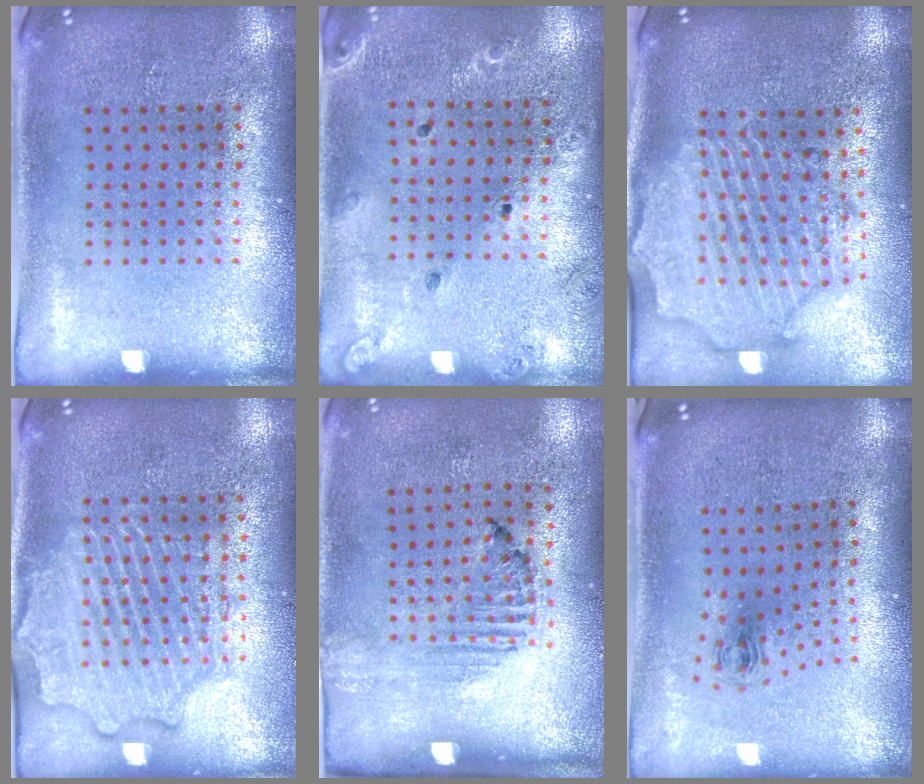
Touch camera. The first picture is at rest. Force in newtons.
{"total": 1.4, "press": 1.4, "slide": 0.1}
{"total": 3.0, "press": 2.6, "slide": 1.5}
{"total": 2.2, "press": 2.2, "slide": 0.2}
{"total": 1.3, "press": 1.1, "slide": 0.7}
{"total": 0.8, "press": 0.4, "slide": 0.7}